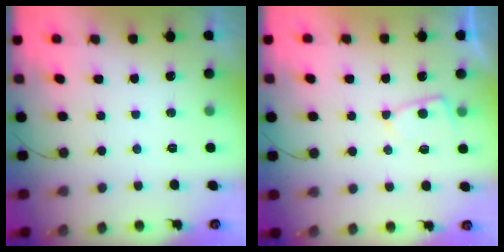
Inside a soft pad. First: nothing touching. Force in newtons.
{"total": 5.8, "press": 5.8, "slide": 0.4}